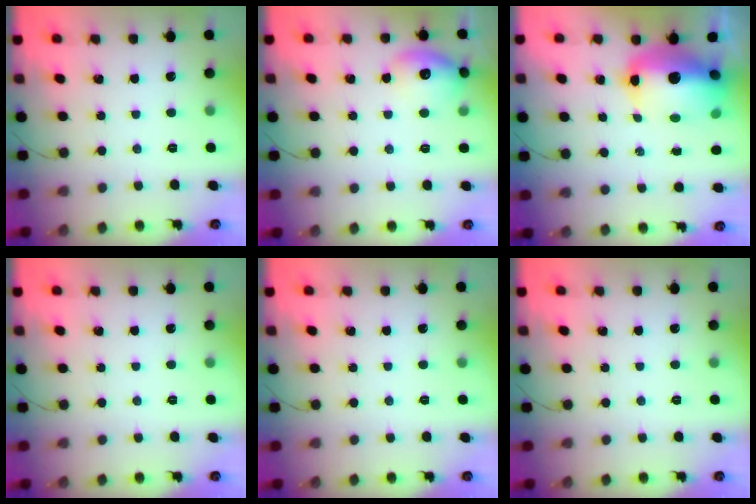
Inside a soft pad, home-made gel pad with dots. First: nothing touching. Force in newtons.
{"total": 12.9, "press": 12.9, "slide": 1.2}
{"total": 16.0, "press": 15.6, "slide": 3.5}
{"total": 0.0}
{"total": 0.0}
{"total": 0.0}